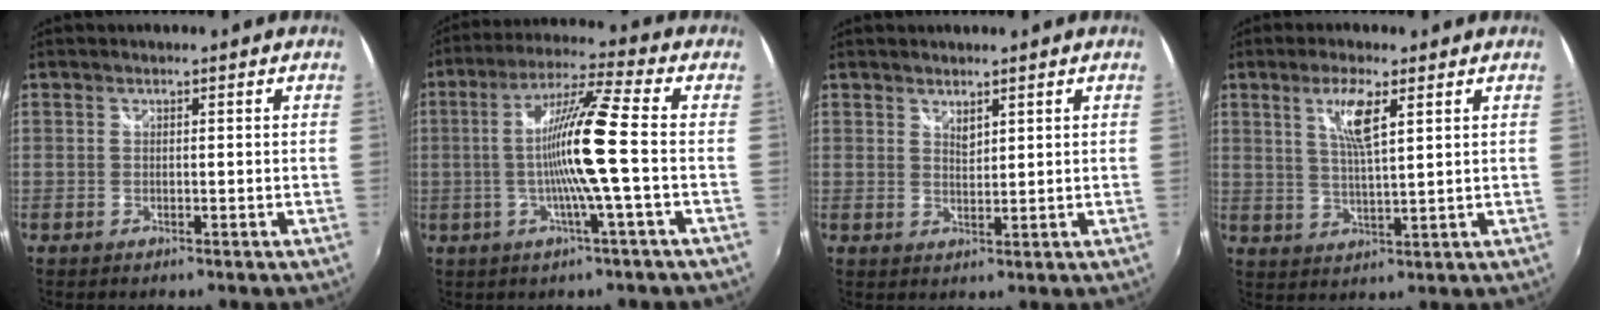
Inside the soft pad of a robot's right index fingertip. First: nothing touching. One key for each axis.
{"total": 12.4, "fx": -1.6, "fy": -1.3, "fz": 12.2, "tx": -0.226, "ty": 0.002, "tz": -0.031}
{"total": 2.0, "fx": 1.6, "fy": 0.7, "fz": 0.9, "tx": -0.013, "ty": -0.001, "tz": 0.028}
{"total": 6.4, "fx": 2.9, "fy": 0.9, "fz": 5.6, "tx": -0.108, "ty": -0.003, "tz": 0.055}